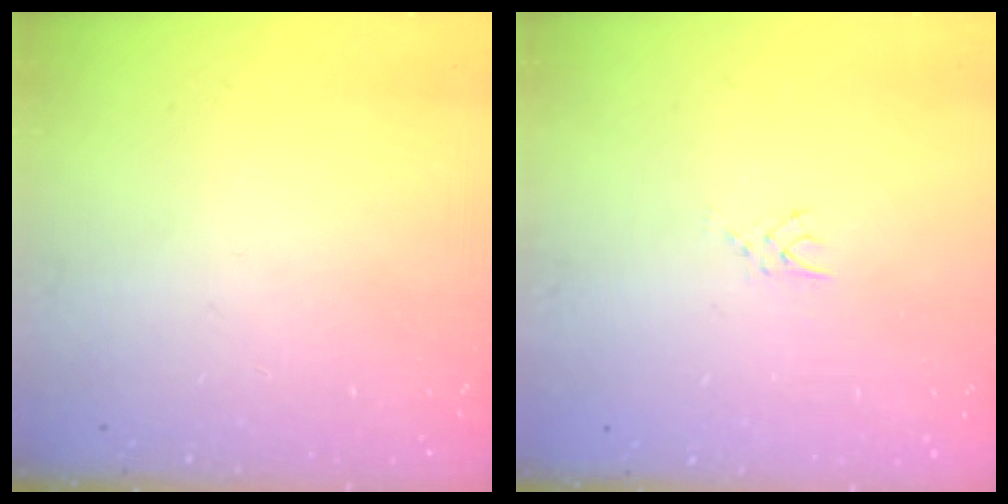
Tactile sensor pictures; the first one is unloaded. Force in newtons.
{"total": 2.7, "press": 2.7, "slide": 0.4}